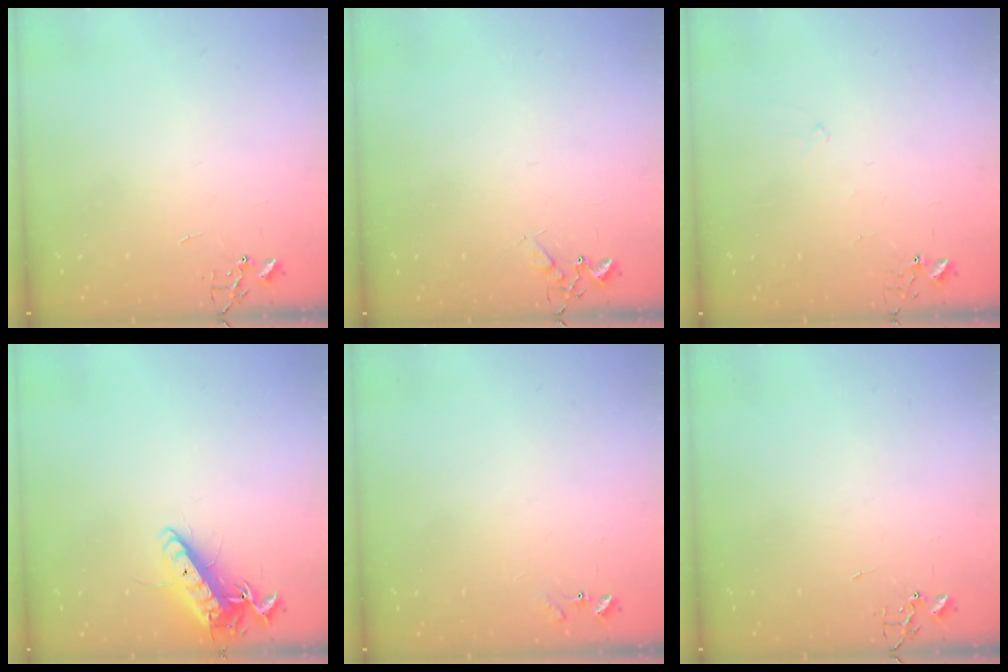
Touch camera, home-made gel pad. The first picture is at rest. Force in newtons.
{"total": 6.1, "press": 6.0, "slide": 0.8}
{"total": 4.7, "press": 4.6, "slide": 0.4}
{"total": 13.9, "press": 13.9, "slide": 1.3}
{"total": 6.9, "press": 6.8, "slide": 0.6}
{"total": 0.0}